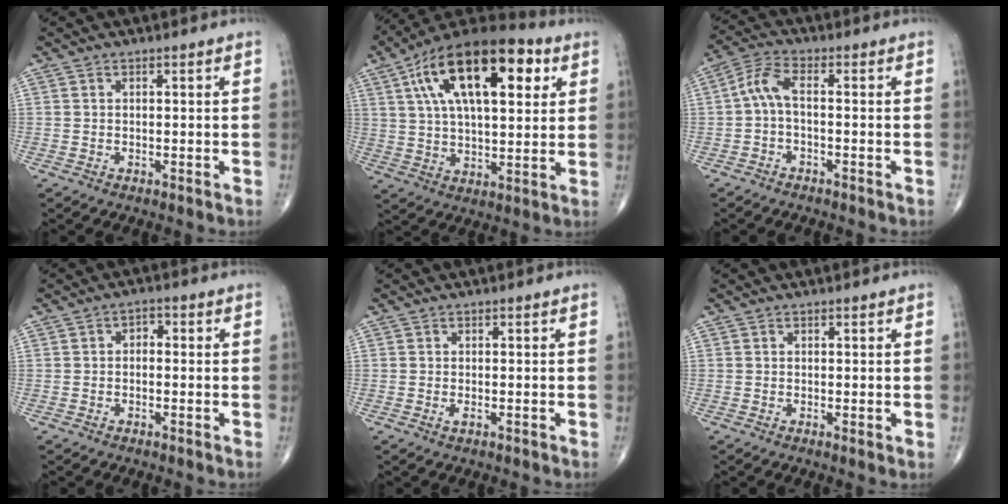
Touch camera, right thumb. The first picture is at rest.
{"total": 23.3, "force": [8.5, 10.6, 18.9], "torque": [-0.308, 0.005, 0.138]}
{"total": 4.9, "force": [-0.6, 1.9, 4.5], "torque": [-0.099, 0.021, -0.021]}
{"total": 1.7, "force": [0.0, 1.2, 1.3], "torque": [-0.009, 0.005, -0.007]}
{"total": 0.8, "force": [-0.3, 0.3, 0.7], "torque": [-0.010, -0.001, -0.006]}
{"total": 0.8, "force": [0.1, 0.2, 0.8], "torque": [-0.013, -0.004, 0.000]}